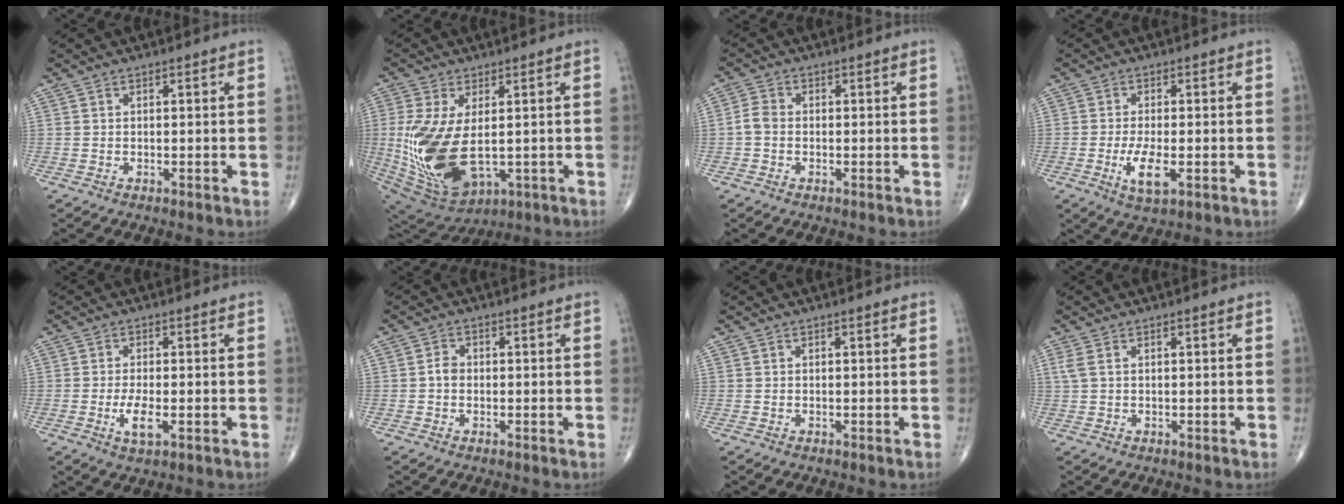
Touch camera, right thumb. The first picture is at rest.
{"total": 17.7, "force": [-1.0, 9.4, 14.9], "torque": [-0.311, -0.020, 0.011]}
{"total": 2.6, "force": [-0.6, 1.9, 1.7], "torque": [-0.032, 0.007, -0.019]}
{"total": 5.9, "force": [-1.7, 2.1, 5.2], "torque": [-0.100, -0.009, -0.027]}
{"total": 4.4, "force": [-1.2, 1.5, 4.0], "torque": [-0.080, -0.006, -0.021]}
{"total": 1.9, "force": [-0.3, 1.5, 1.1], "torque": [-0.013, 0.007, -0.009]}
{"total": 0.0}
{"total": 1.6, "force": [0.6, 0.7, 1.4], "torque": [-0.043, 0.013, 0.020]}